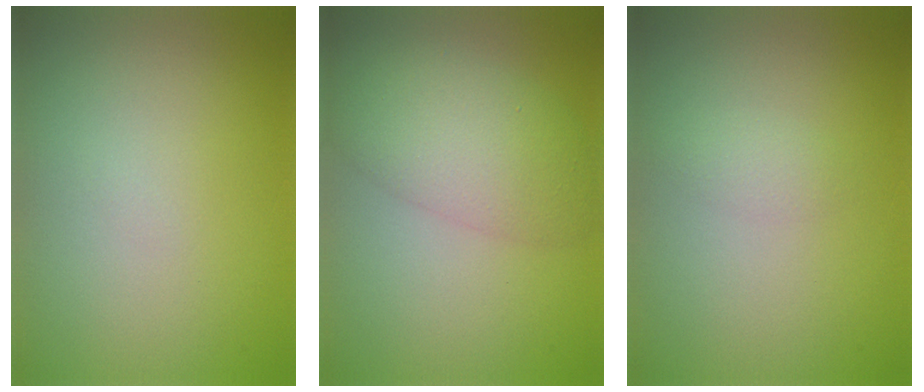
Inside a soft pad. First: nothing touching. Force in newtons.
{"total": 5.7, "press": 5.7, "slide": 0.2}
{"total": 1.0, "press": 1.0, "slide": 0.1}